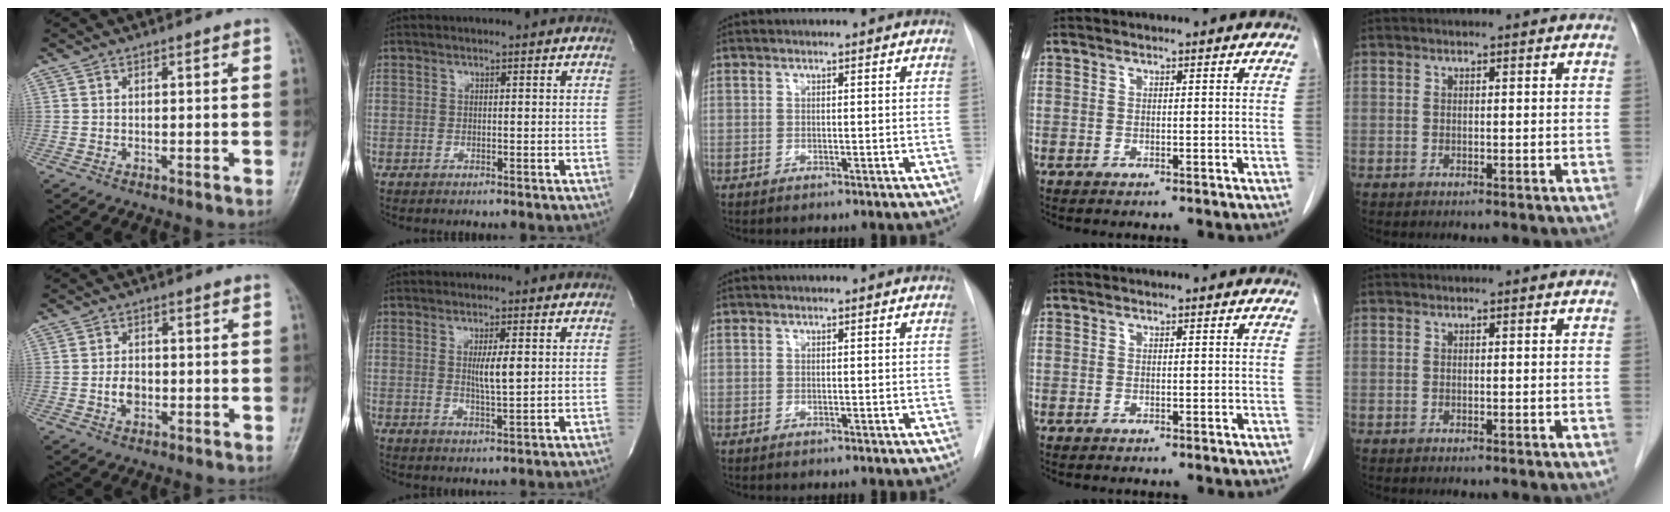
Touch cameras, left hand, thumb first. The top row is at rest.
{"thumb": {"total": 3.3, "force": [-0.7, 2.3, 2.2], "torque": [-0.029, 0.005, -0.015]}, "index": {"total": 3.7, "force": [0.6, 0.2, 3.7], "torque": [-0.069, -0.008, 0.012]}}